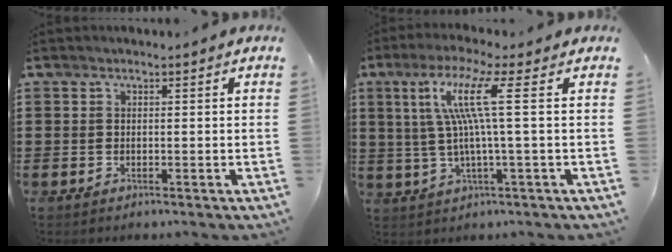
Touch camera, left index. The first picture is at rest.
{"total": 9.3, "force": [2.2, -0.2, 9.0], "torque": [-0.194, -0.003, 0.023]}